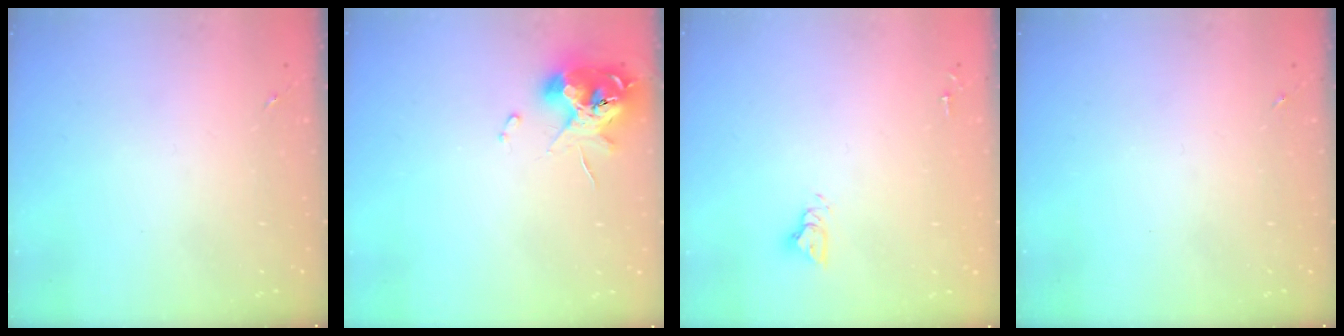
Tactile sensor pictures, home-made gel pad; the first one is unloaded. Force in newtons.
{"total": 11.3, "press": 11.2, "slide": 1.6}
{"total": 4.8, "press": 4.8, "slide": 0.4}
{"total": 0.0}